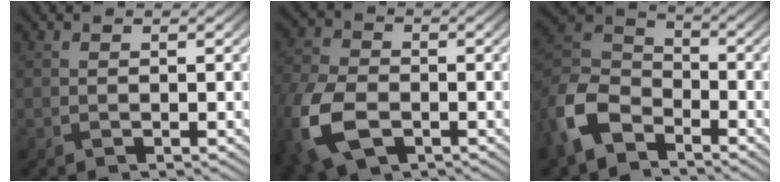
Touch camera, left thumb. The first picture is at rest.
{"total": 11.1, "force": [-4.2, 7.0, 7.6], "torque": [-0.230, -0.038, -0.075]}
{"total": 9.7, "force": [-5.7, 5.8, 5.2], "torque": [-0.136, -0.011, -0.136]}